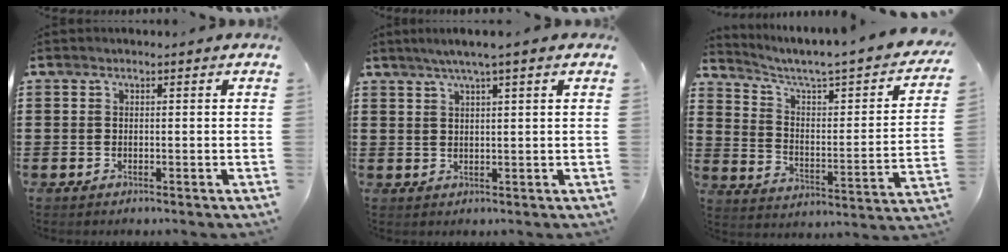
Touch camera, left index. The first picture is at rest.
{"total": 3.0, "force": [1.9, -0.3, 2.4], "torque": [-0.048, 0.002, 0.032]}
{"total": 3.6, "force": [2.2, 0.7, 2.7], "torque": [-0.068, -0.028, 0.024]}